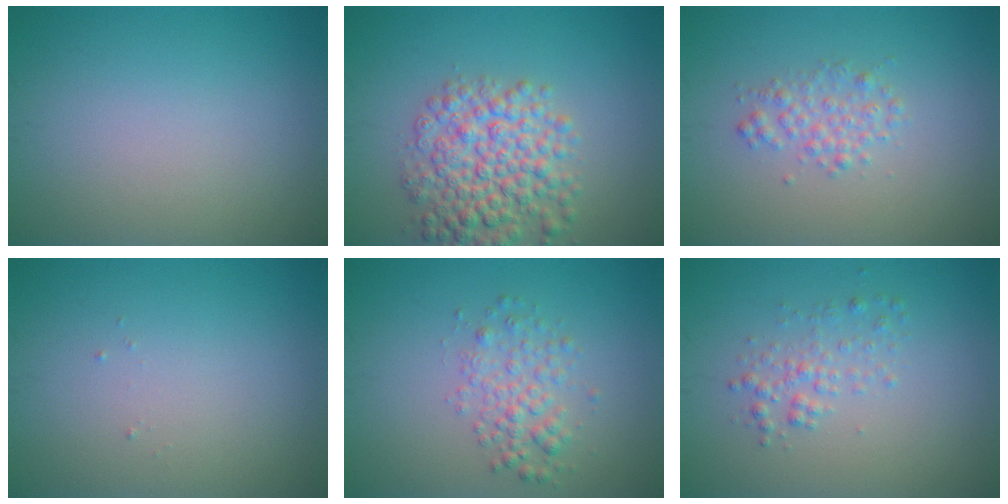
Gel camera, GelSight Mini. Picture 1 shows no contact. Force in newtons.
{"total": 6.5, "press": 6.5, "slide": 0.2}
{"total": 2.0, "press": 2.0, "slide": 0.0}
{"total": 0.0}
{"total": 2.6, "press": 2.6, "slide": 0.1}
{"total": 1.8, "press": 1.8, "slide": 0.0}